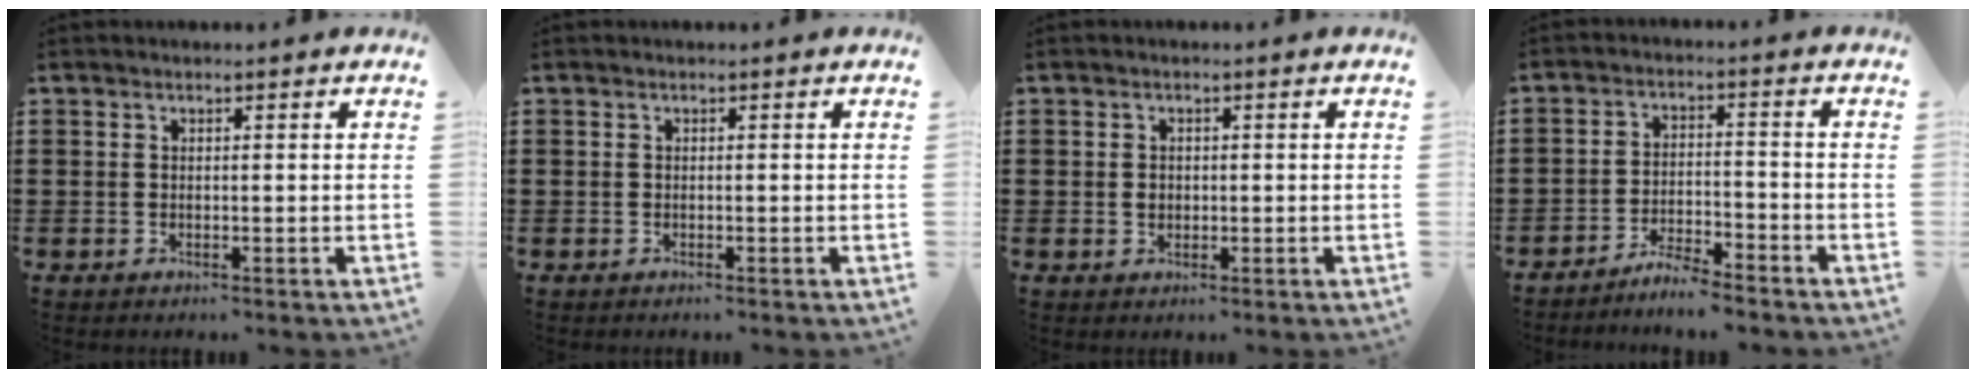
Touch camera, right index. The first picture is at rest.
{"total": 0.0}
{"total": 1.3, "force": [0.0, 1.0, 0.8], "torque": [-0.018, 0.005, -0.002]}
{"total": 4.4, "force": [-4.3, -0.1, 0.9], "torque": [-0.027, 0.000, -0.089]}